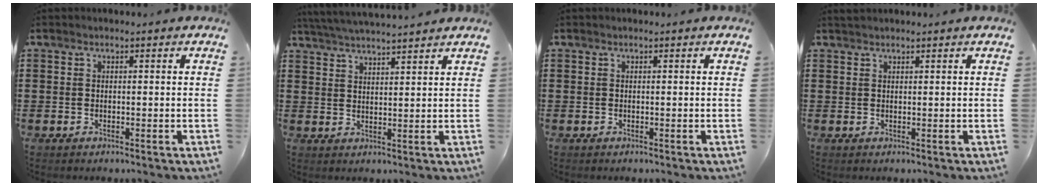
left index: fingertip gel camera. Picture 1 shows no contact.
{"total": 3.7, "force": [3.6, -0.6, 0.5], "torque": [-0.022, -0.016, 0.064]}
{"total": 0.0}
{"total": 0.8, "force": [0.8, 0.1, 0.1], "torque": [-0.004, -0.001, 0.016]}